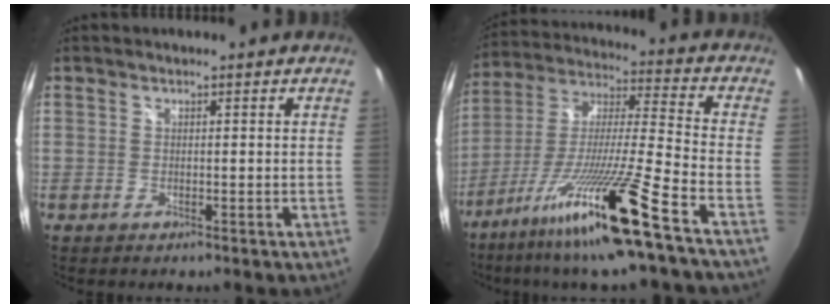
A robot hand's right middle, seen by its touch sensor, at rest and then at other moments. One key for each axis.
{"total": 20.3, "fx": -13.7, "fy": -1.6, "fz": 14.9, "tx": -0.277, "ty": -0.045, "tz": -0.240}